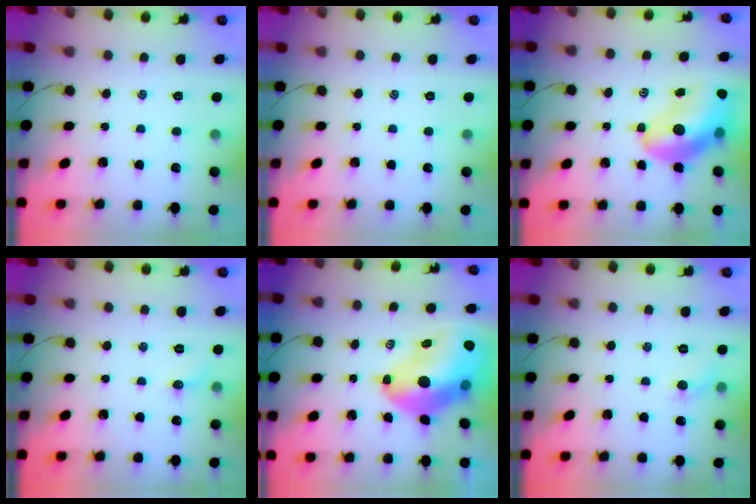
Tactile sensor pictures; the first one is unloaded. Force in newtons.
{"total": 0.0}
{"total": 16.4, "press": 15.7, "slide": 4.6}
{"total": 3.8, "press": 3.6, "slide": 1.2}
{"total": 15.9, "press": 15.3, "slide": 4.4}
{"total": 4.5, "press": 4.3, "slide": 1.5}